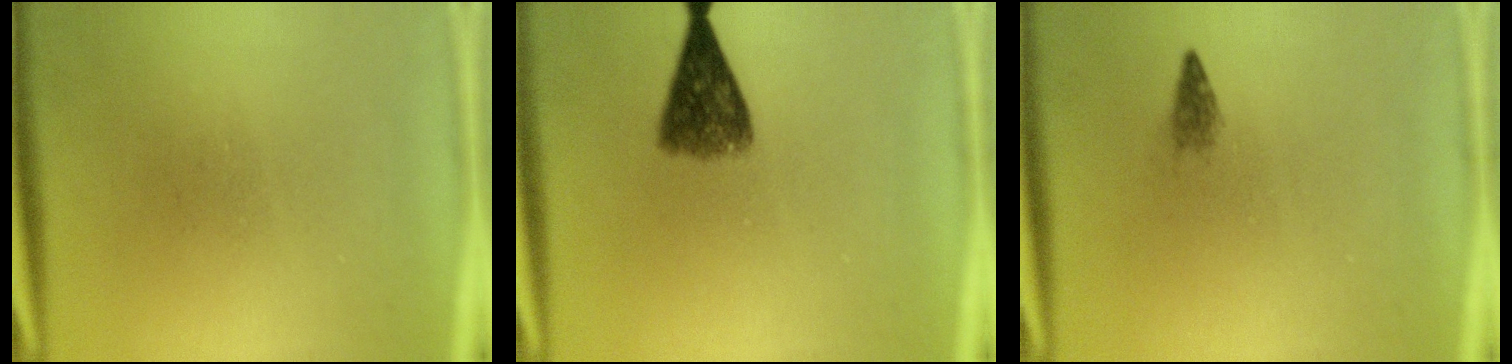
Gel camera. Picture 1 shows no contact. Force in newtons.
{"total": 6.6}
{"total": 1.3}